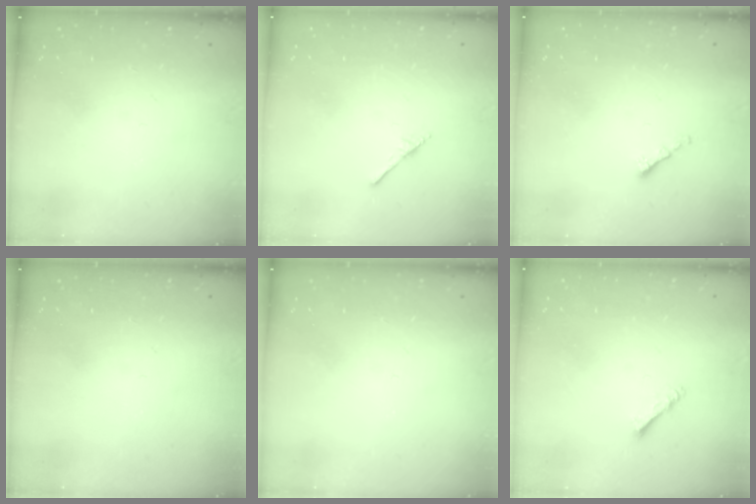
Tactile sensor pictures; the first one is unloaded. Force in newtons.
{"total": 1.7, "press": 1.7, "slide": 0.1}
{"total": 1.4, "press": 1.2, "slide": 0.6}
{"total": 0.0}
{"total": 0.0}
{"total": 1.4, "press": 1.3, "slide": 0.3}